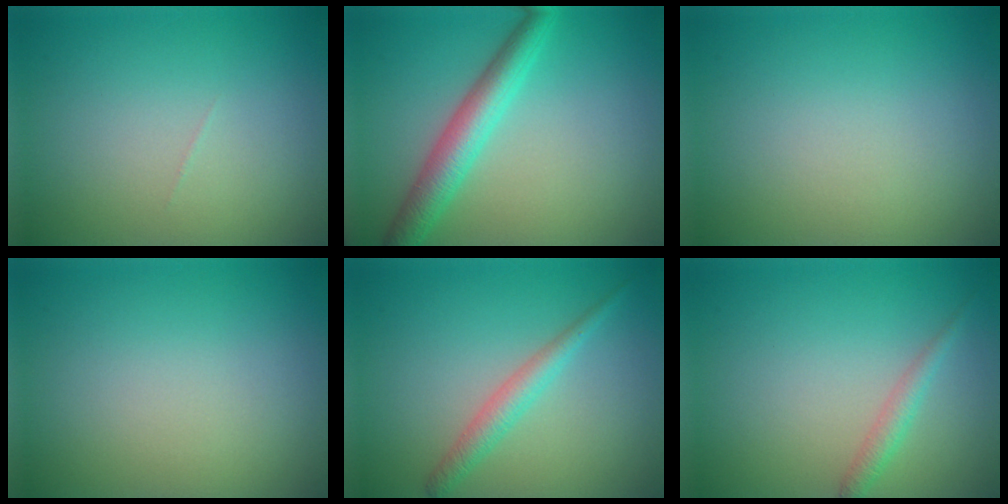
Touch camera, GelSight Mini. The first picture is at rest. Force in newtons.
{"total": 4.5, "press": 4.5, "slide": 0.1}
{"total": 0.0}
{"total": 0.0}
{"total": 2.1, "press": 2.1, "slide": 0.1}
{"total": 1.4, "press": 1.4, "slide": 0.0}